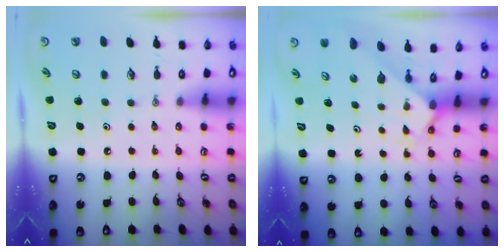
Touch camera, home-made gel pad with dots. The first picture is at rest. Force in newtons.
{"total": 2.2, "press": 2.2, "slide": 0.2}